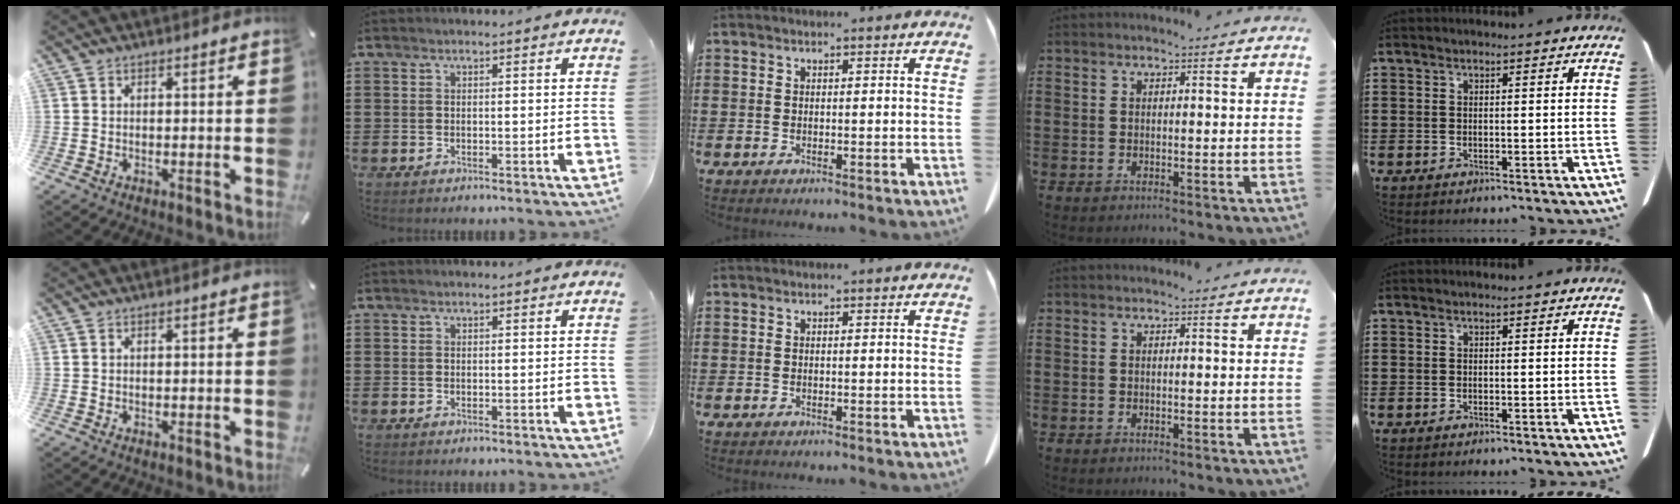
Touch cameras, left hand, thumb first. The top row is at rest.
{}